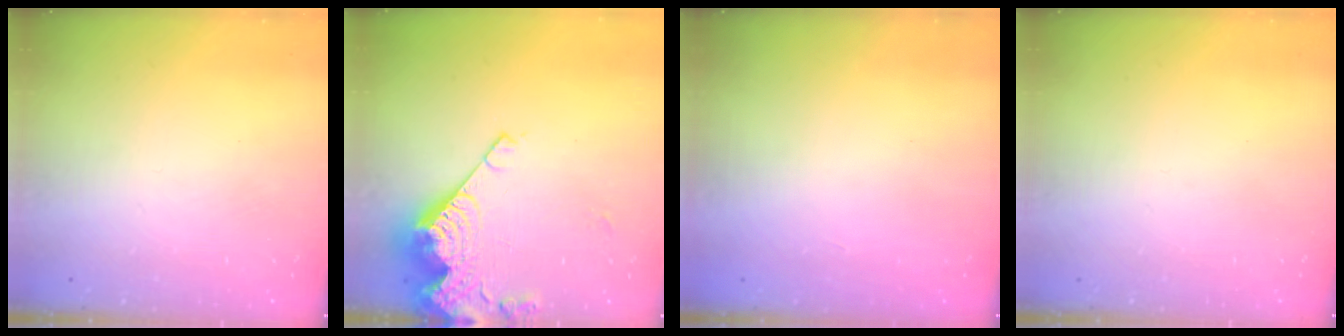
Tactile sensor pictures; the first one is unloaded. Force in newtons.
{"total": 12.7, "press": 12.7, "slide": 1.0}
{"total": 1.2, "press": 1.1, "slide": 0.5}
{"total": 0.0}